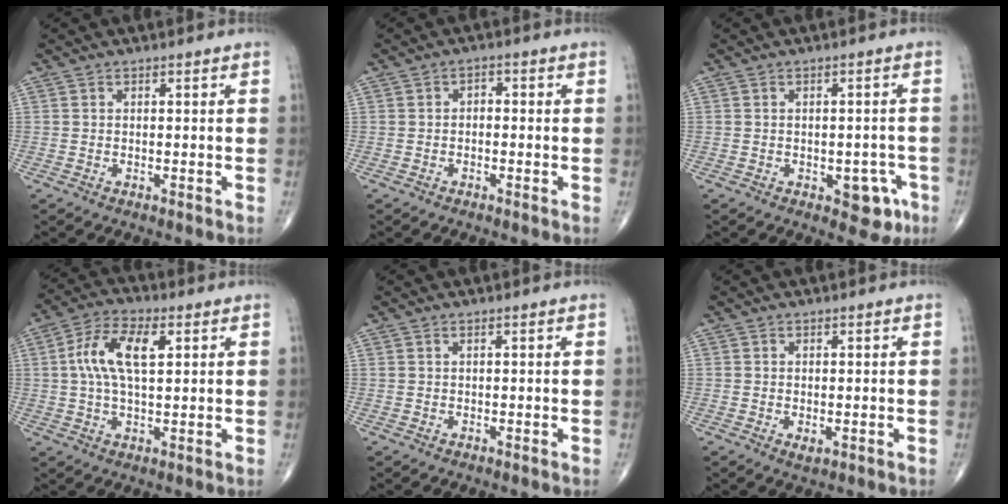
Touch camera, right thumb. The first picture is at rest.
{"total": 1.6, "force": [-0.3, 1.2, 1.0], "torque": [-0.007, 0.009, -0.012]}
{"total": 5.8, "force": [-2.5, 3.3, 4.1], "torque": [-0.021, 0.014, -0.025]}
{"total": 10.3, "force": [2.3, 4.8, 8.8], "torque": [-0.174, 0.013, 0.039]}
{"total": 0.0}
{"total": 1.7, "force": [-0.3, 0.8, 1.5], "torque": [-0.022, -0.005, -0.001]}